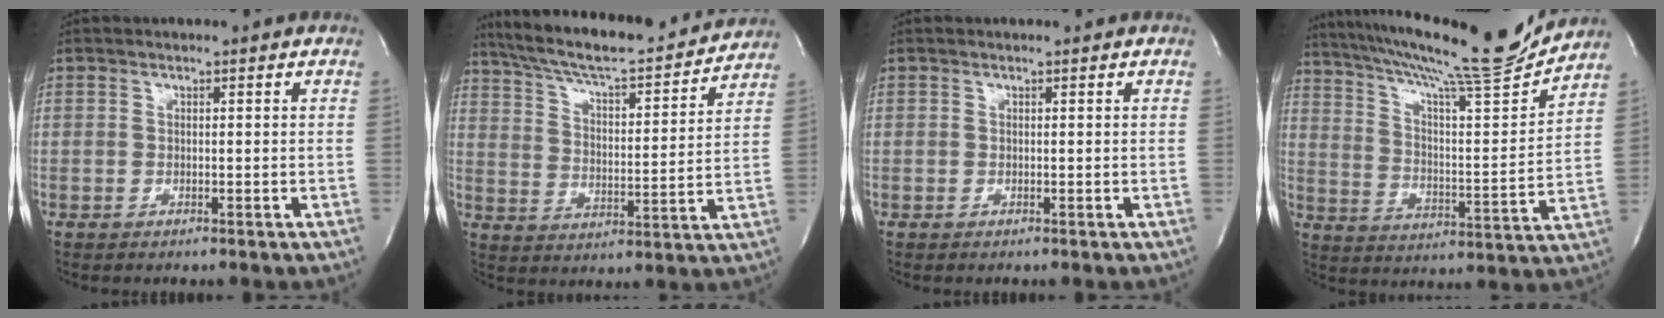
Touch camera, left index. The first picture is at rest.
{"total": 20.5, "force": [18.4, 2.9, 8.7], "torque": [-0.147, 0.006, 0.268]}
{"total": 0.0}
{"total": 20.7, "force": [18.4, -0.3, 9.4], "torque": [-0.164, -0.033, 0.277]}